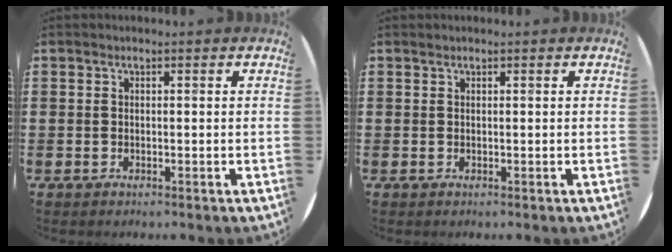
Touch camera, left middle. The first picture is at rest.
{"total": 0.0}